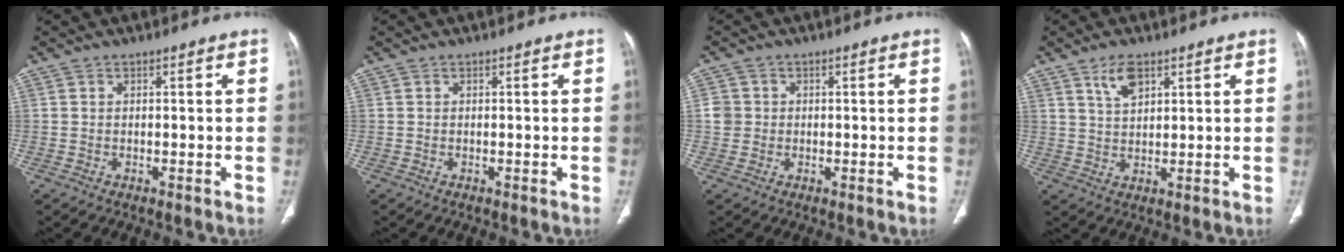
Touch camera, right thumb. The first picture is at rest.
{"total": 0.0}
{"total": 2.9, "force": [0.2, 2.8, 0.7], "torque": [0.004, 0.006, 0.005]}
{"total": 4.8, "force": [2.9, 2.2, 3.1], "torque": [-0.050, -0.014, 0.057]}